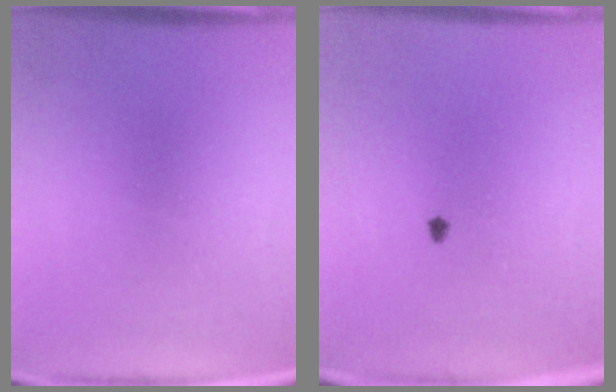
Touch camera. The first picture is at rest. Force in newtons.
{"total": 0.7}